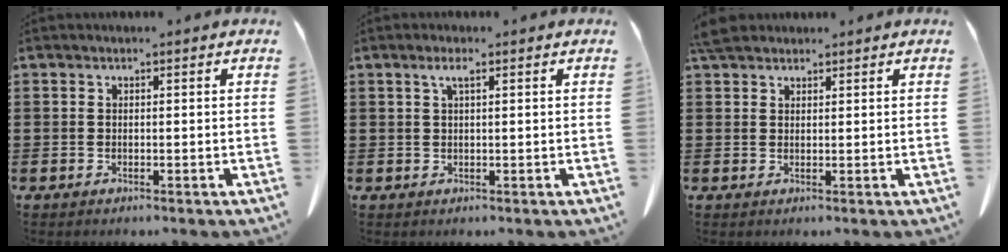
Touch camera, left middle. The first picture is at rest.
{"total": 1.8, "force": [0.7, 0.3, 1.6], "torque": [-0.033, 0.003, 0.013]}
{"total": 3.3, "force": [2.8, 1.2, 1.3], "torque": [-0.034, 0.002, 0.056]}